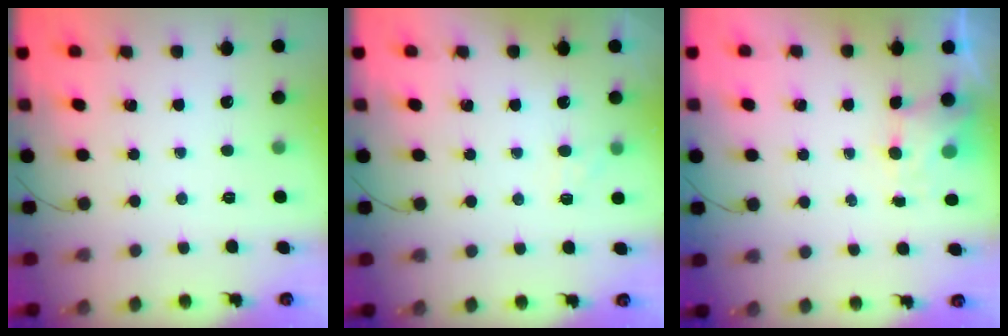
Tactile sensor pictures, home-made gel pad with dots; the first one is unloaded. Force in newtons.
{"total": 5.3, "press": 5.0, "slide": 1.6}
{"total": 4.1, "press": 3.9, "slide": 1.1}